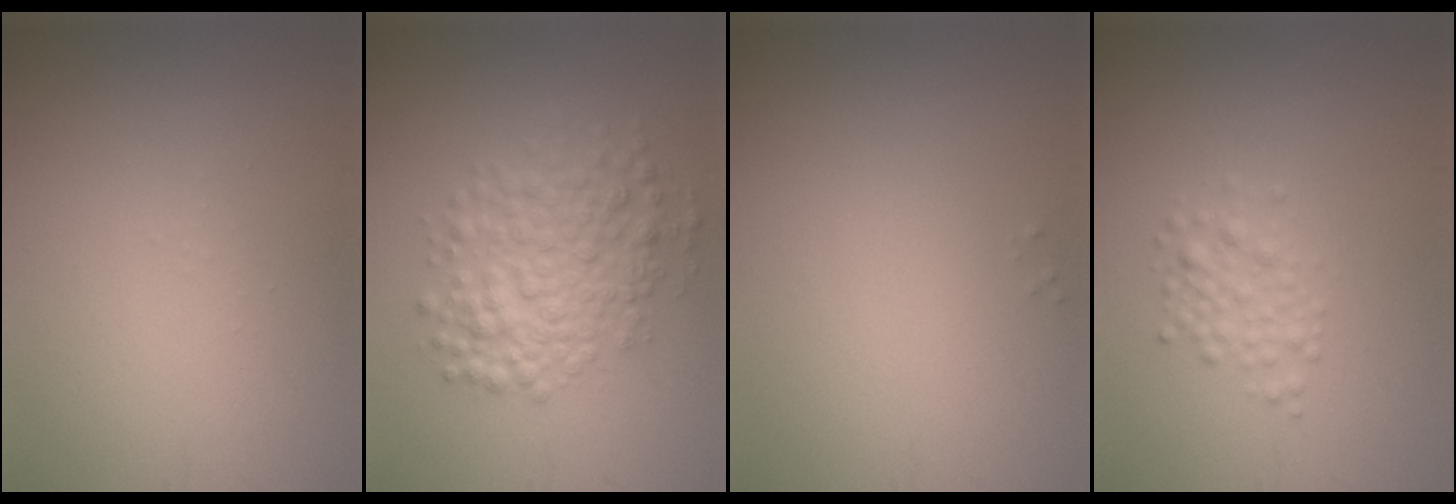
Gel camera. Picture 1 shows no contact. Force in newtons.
{"total": 5.4, "press": 5.4, "slide": 0.1}
{"total": 0.0}
{"total": 1.9, "press": 1.9, "slide": 0.1}